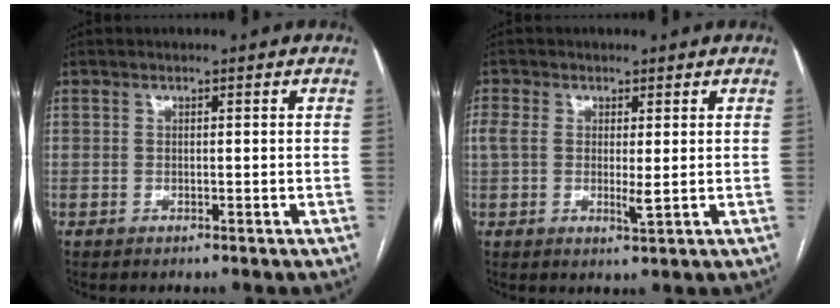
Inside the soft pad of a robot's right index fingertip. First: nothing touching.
{"total": 4.2, "force": [0.3, 1.5, 3.9], "torque": [-0.087, -0.001, 0.008]}